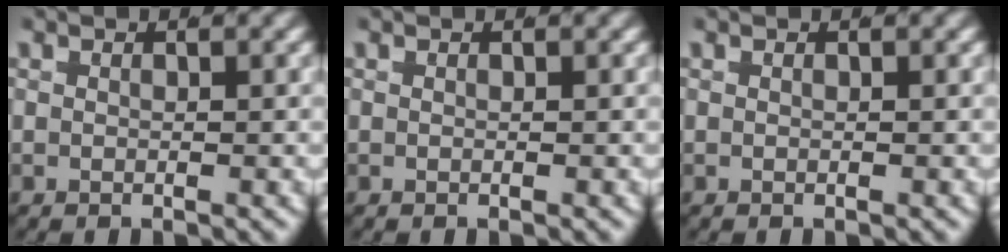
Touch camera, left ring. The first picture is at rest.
{"total": 0.0}
{"total": 0.0}